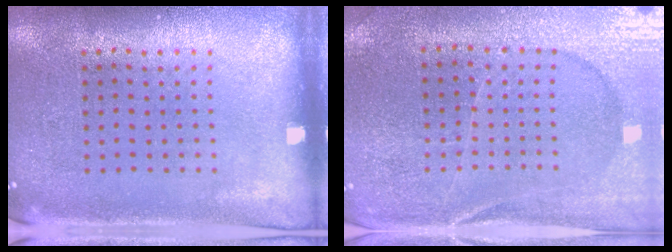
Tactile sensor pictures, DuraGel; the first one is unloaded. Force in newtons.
{"total": 1.8, "press": 1.8, "slide": 0.2}